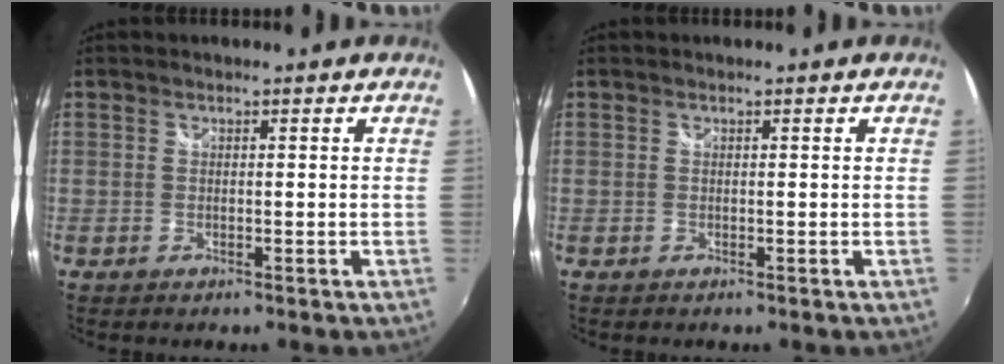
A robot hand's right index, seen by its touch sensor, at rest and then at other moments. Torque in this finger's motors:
{"motor_torque": [0.01, 0.02, -0.03, 0.00]}